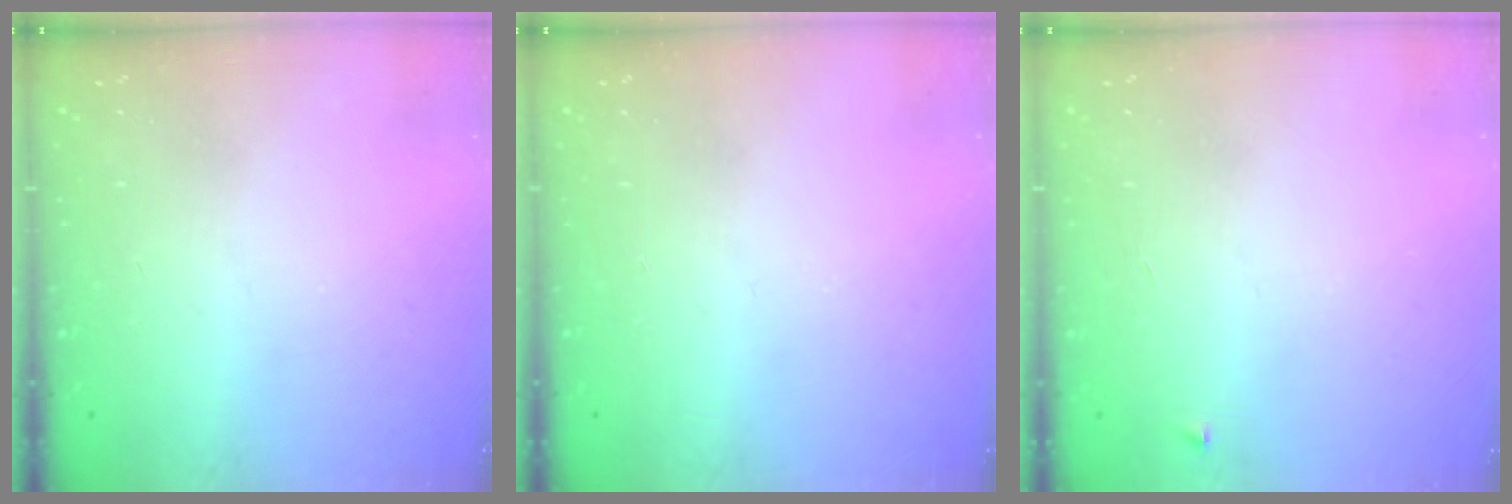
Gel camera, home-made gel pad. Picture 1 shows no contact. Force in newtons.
{"total": 0.0}
{"total": 2.3, "press": 2.3, "slide": 0.3}